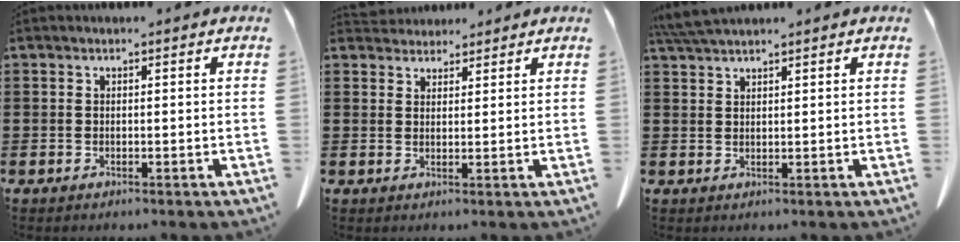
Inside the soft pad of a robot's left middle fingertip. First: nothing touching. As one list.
[{"total": 2.8, "force": [2.7, 0.8, 0.1], "torque": [-0.010, -0.003, 0.052]}, {"total": 3.6, "force": [3.1, 0.3, 1.7], "torque": [-0.042, -0.001, 0.060]}]